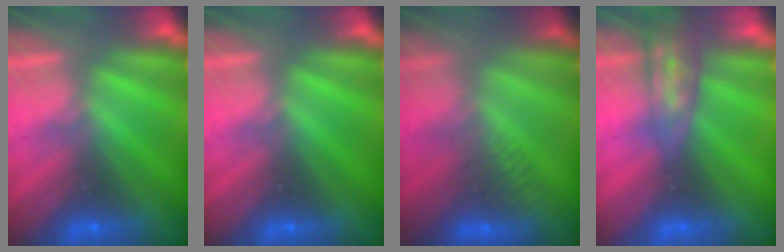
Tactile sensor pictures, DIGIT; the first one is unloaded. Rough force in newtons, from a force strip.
{"total": 0.0}
{"total": 3.0}
{"total": 2.7}